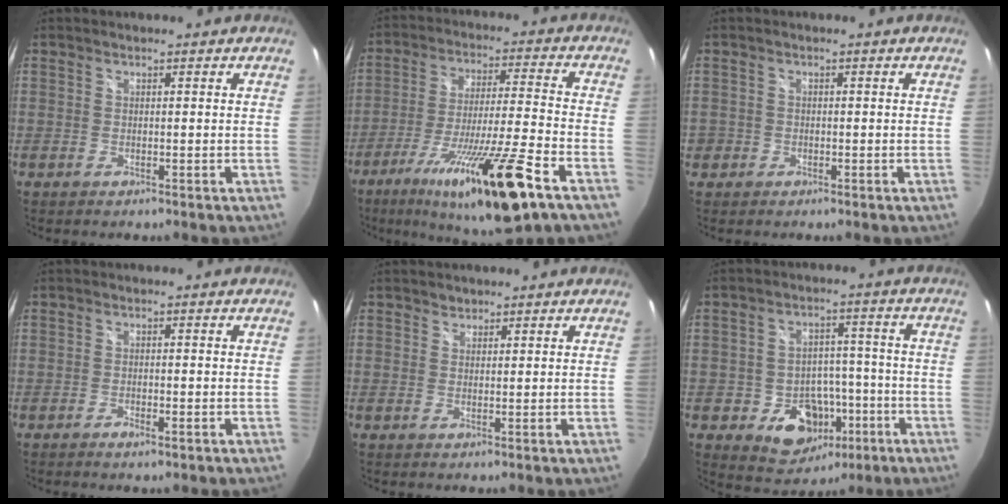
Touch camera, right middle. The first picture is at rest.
{"total": 20.4, "force": [-12.4, 0.8, 16.2], "torque": [-0.297, -0.048, -0.204]}
{"total": 2.3, "force": [-1.0, 2.1, 0.4], "torque": [-0.013, 0.000, -0.016]}
{"total": 1.8, "force": [-1.2, 0.6, 1.2], "torque": [-0.026, -0.002, -0.023]}
{"total": 1.1, "force": [0.8, 0.8, 0.0], "torque": [0.003, 0.003, 0.011]}
{"total": 11.3, "force": [-4.8, 8.9, 5.1], "torque": [-0.101, 0.023, -0.047]}